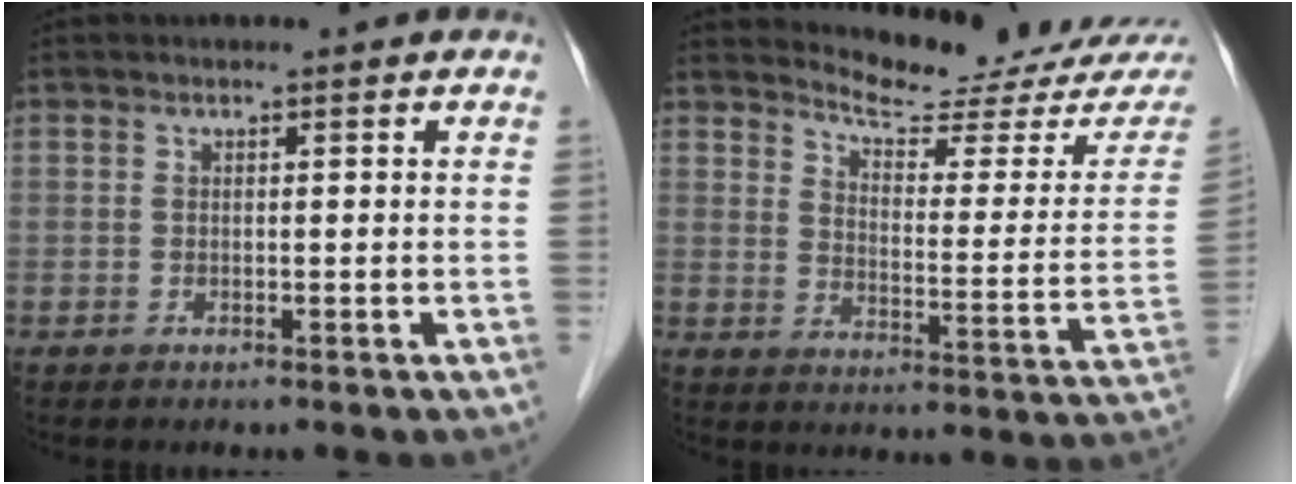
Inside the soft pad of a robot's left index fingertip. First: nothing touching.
{"total": 15.2, "force": [14.7, 1.2, 3.6], "torque": [-0.045, -0.084, 0.175]}